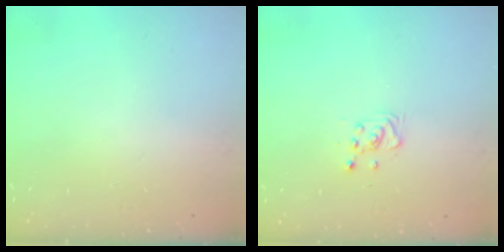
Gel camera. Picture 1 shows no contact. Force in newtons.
{"total": 3.7, "press": 3.6, "slide": 0.5}